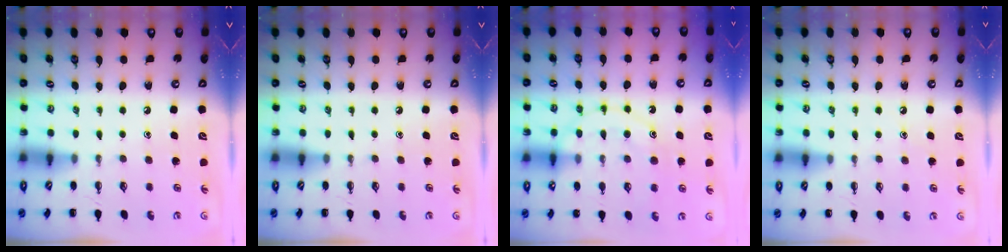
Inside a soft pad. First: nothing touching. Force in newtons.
{"total": 0.0}
{"total": 12.2, "press": 12.1, "slide": 1.1}
{"total": 7.0, "press": 6.8, "slide": 1.6}